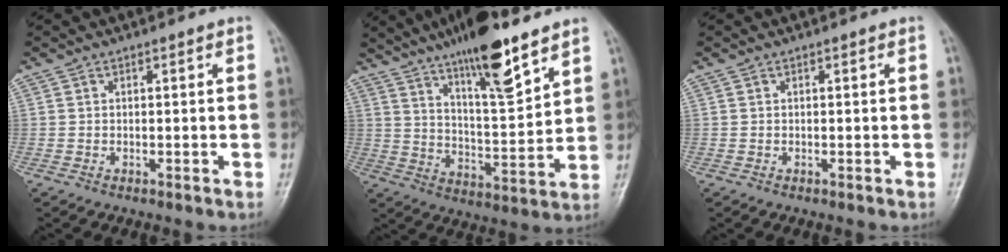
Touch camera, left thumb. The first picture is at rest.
{"total": 15.6, "force": [10.8, 3.2, 10.8], "torque": [-0.165, -0.061, 0.187]}
{"total": 0.0}